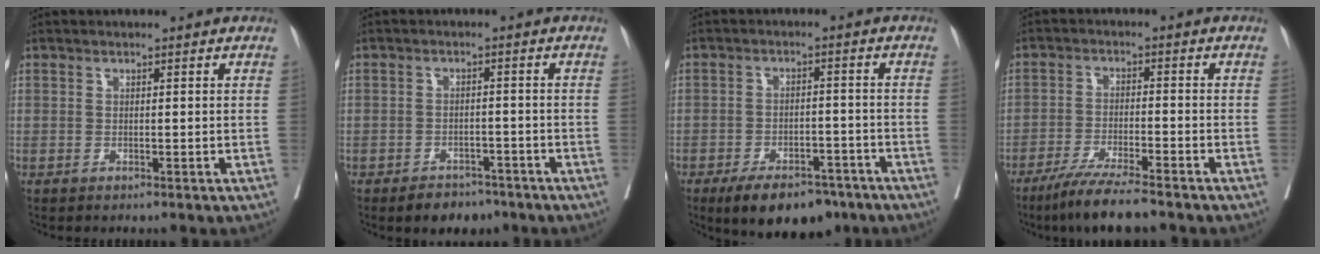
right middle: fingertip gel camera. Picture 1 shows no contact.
{"total": 4.6, "force": [-3.5, 2.5, 1.5], "torque": [-0.015, 0.005, -0.048]}
{"total": 10.8, "force": [-7.9, 4.7, 5.7], "torque": [-0.075, 0.000, -0.122]}
{"total": 8.2, "force": [-6.5, 0.1, 4.9], "torque": [-0.082, -0.023, -0.114]}